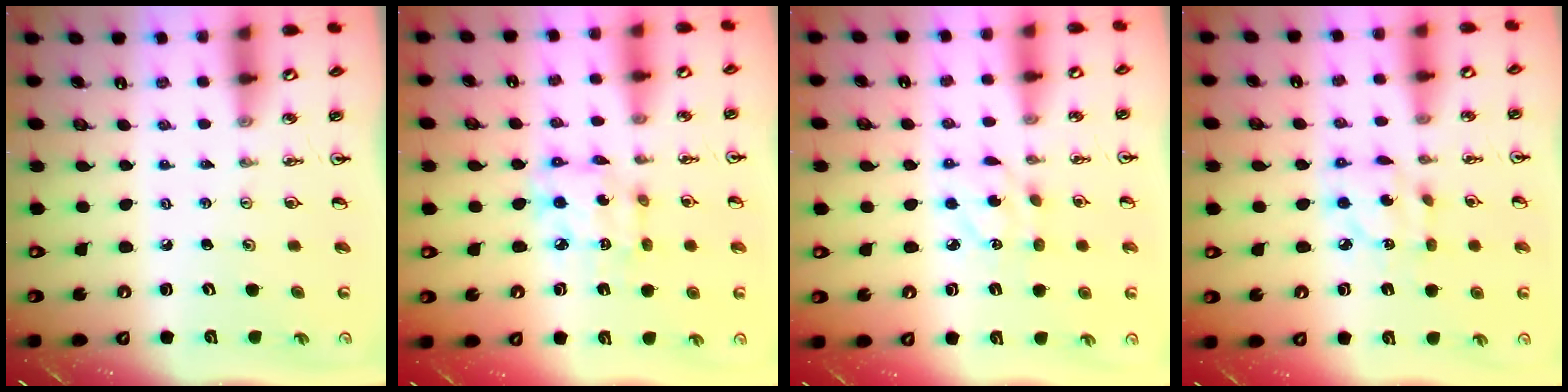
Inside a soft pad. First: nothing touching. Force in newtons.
{"total": 8.2, "press": 8.1, "slide": 0.4}
{"total": 5.6, "press": 5.6, "slide": 0.3}
{"total": 7.5, "press": 7.5, "slide": 0.2}